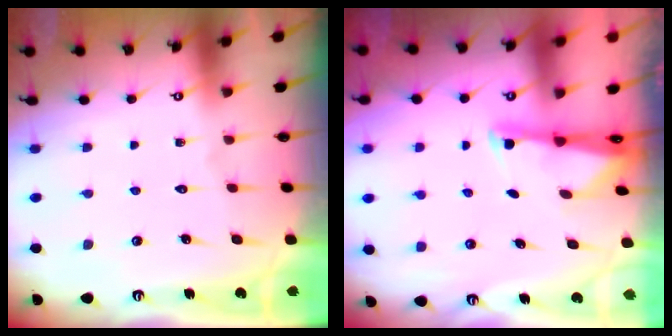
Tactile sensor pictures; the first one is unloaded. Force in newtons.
{"total": 1.9, "press": 1.8, "slide": 0.4}